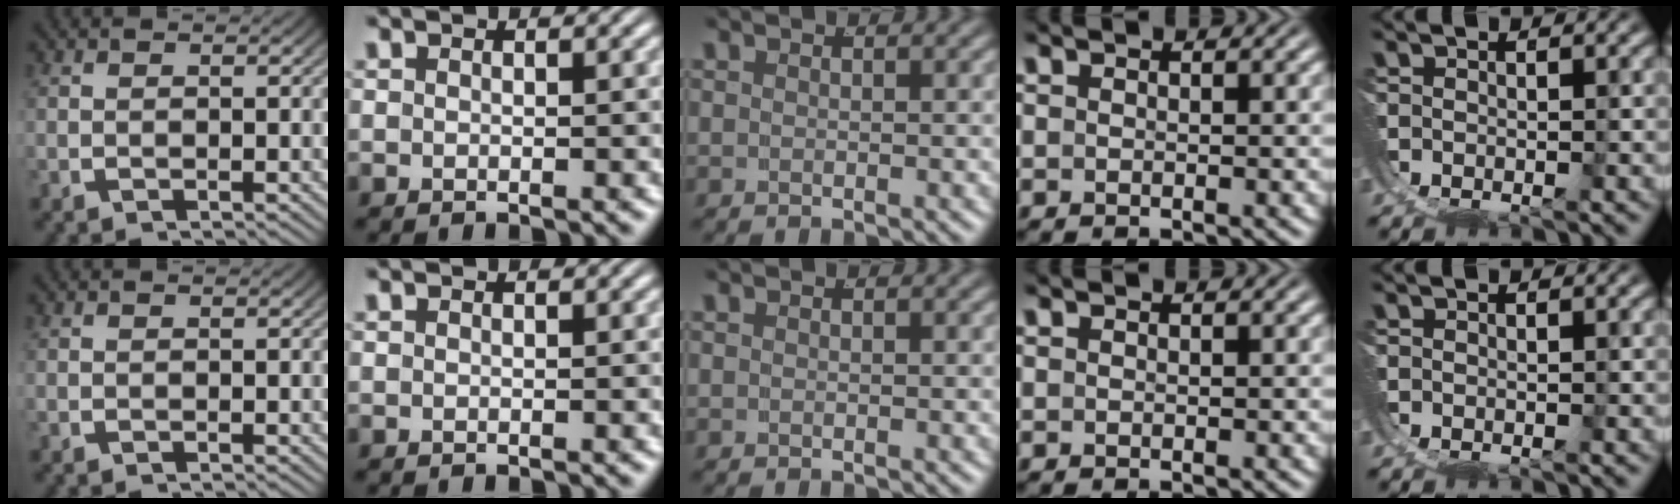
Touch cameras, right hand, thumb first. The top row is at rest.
{}